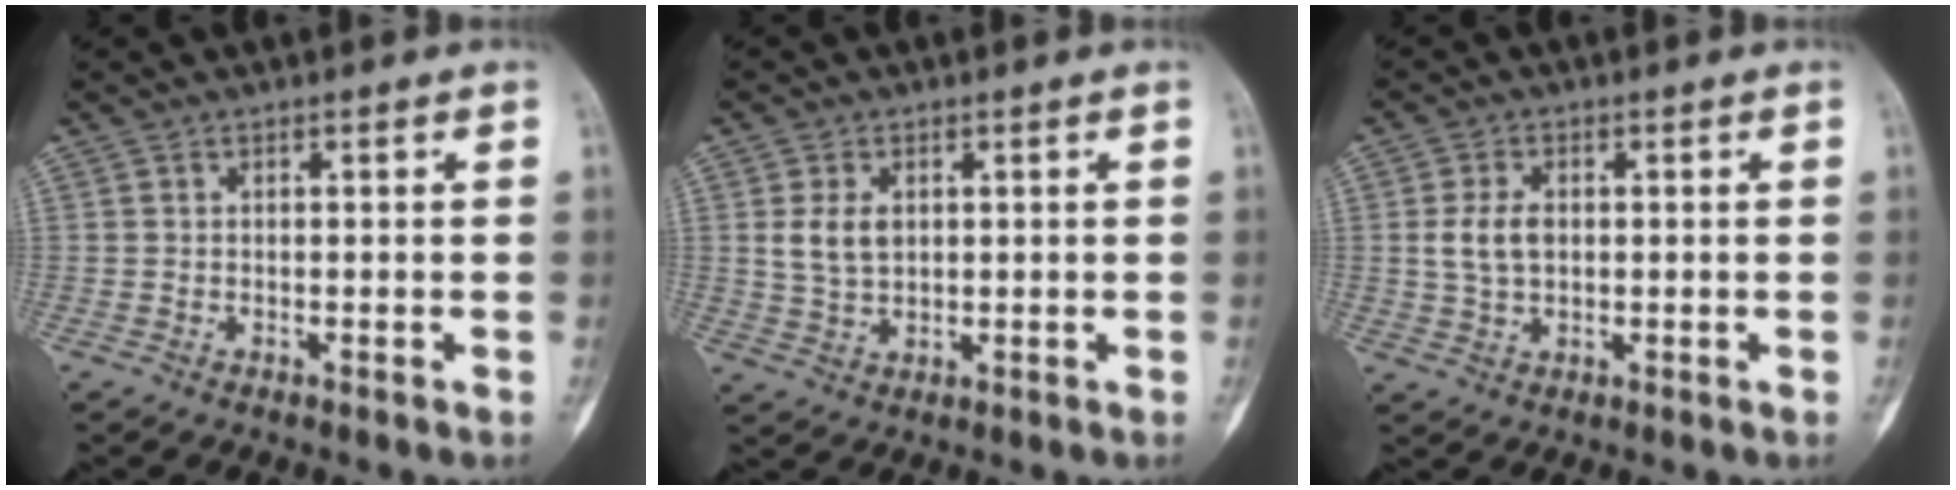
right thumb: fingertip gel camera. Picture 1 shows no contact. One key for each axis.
{"total": 5.1, "fx": 1.2, "fy": 3.5, "fz": 3.5, "tx": -0.058, "ty": -0.005, "tz": 0.029}
{"total": 5.3, "fx": 0.5, "fy": 3.5, "fz": 3.9, "tx": -0.074, "ty": 0.002, "tz": 0.013}